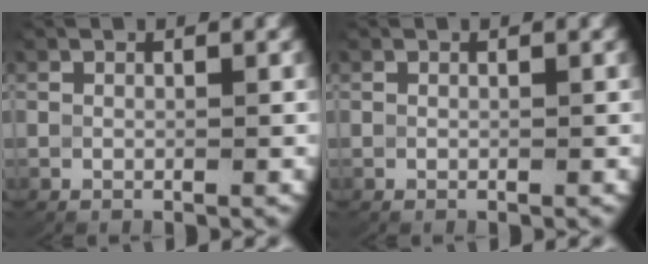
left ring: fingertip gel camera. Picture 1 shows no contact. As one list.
[{"total": 0.8, "force": [0.0, -0.7, -0.3], "torque": [0.001, -0.010, 0.010]}]